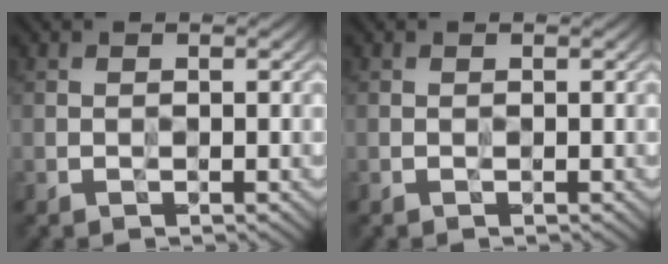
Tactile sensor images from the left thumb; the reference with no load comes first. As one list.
[{"total": 0.0}]